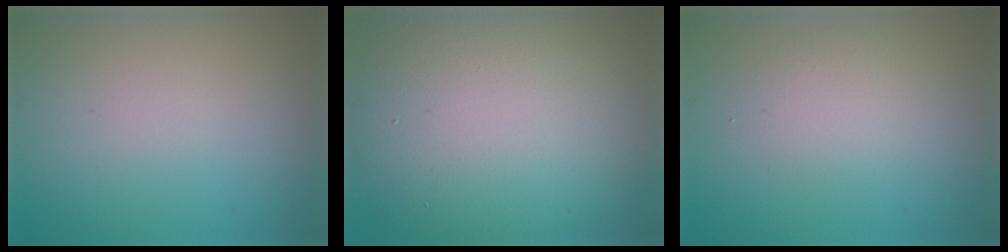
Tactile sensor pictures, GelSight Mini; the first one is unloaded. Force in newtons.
{"total": 13.7, "press": 13.7, "slide": 1.0}
{"total": 1.7, "press": 1.7, "slide": 0.0}